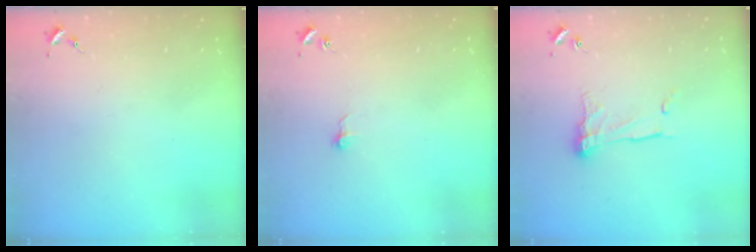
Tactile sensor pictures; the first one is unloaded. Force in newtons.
{"total": 4.2, "press": 4.2, "slide": 0.3}
{"total": 11.1, "press": 11.0, "slide": 0.8}